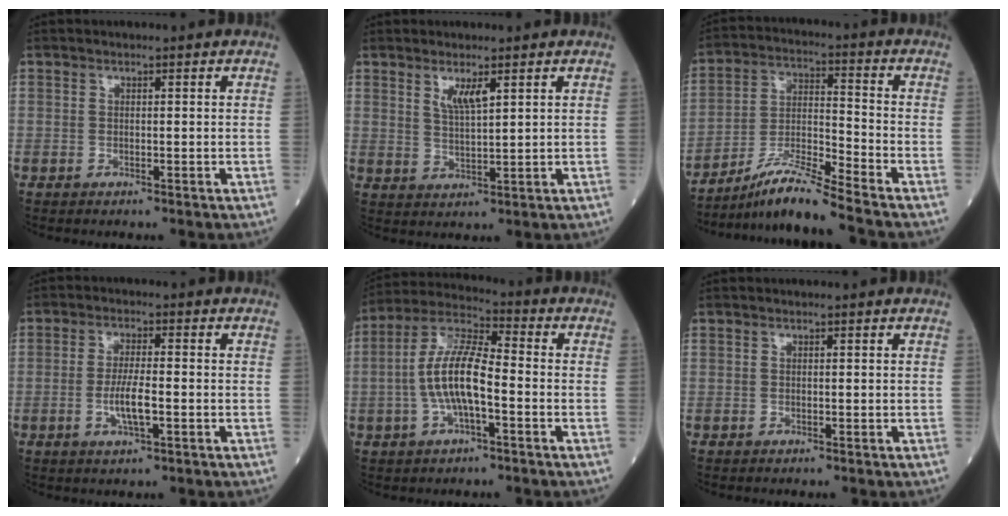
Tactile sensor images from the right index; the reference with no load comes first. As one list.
[{"total": 3.4, "force": [1.9, 0.4, 2.8], "torque": [-0.060, -0.005, 0.041]}, {"total": 10.0, "force": [-8.7, -1.7, 4.7], "torque": [-0.102, -0.015, -0.162]}, {"total": 4.9, "force": [-1.4, 0.8, 4.7], "torque": [-0.098, -0.004, -0.024]}, {"total": 10.5, "force": [-1.9, 2.8, 10.0], "torque": [-0.214, 0.016, -0.037]}, {"total": 0.0}]